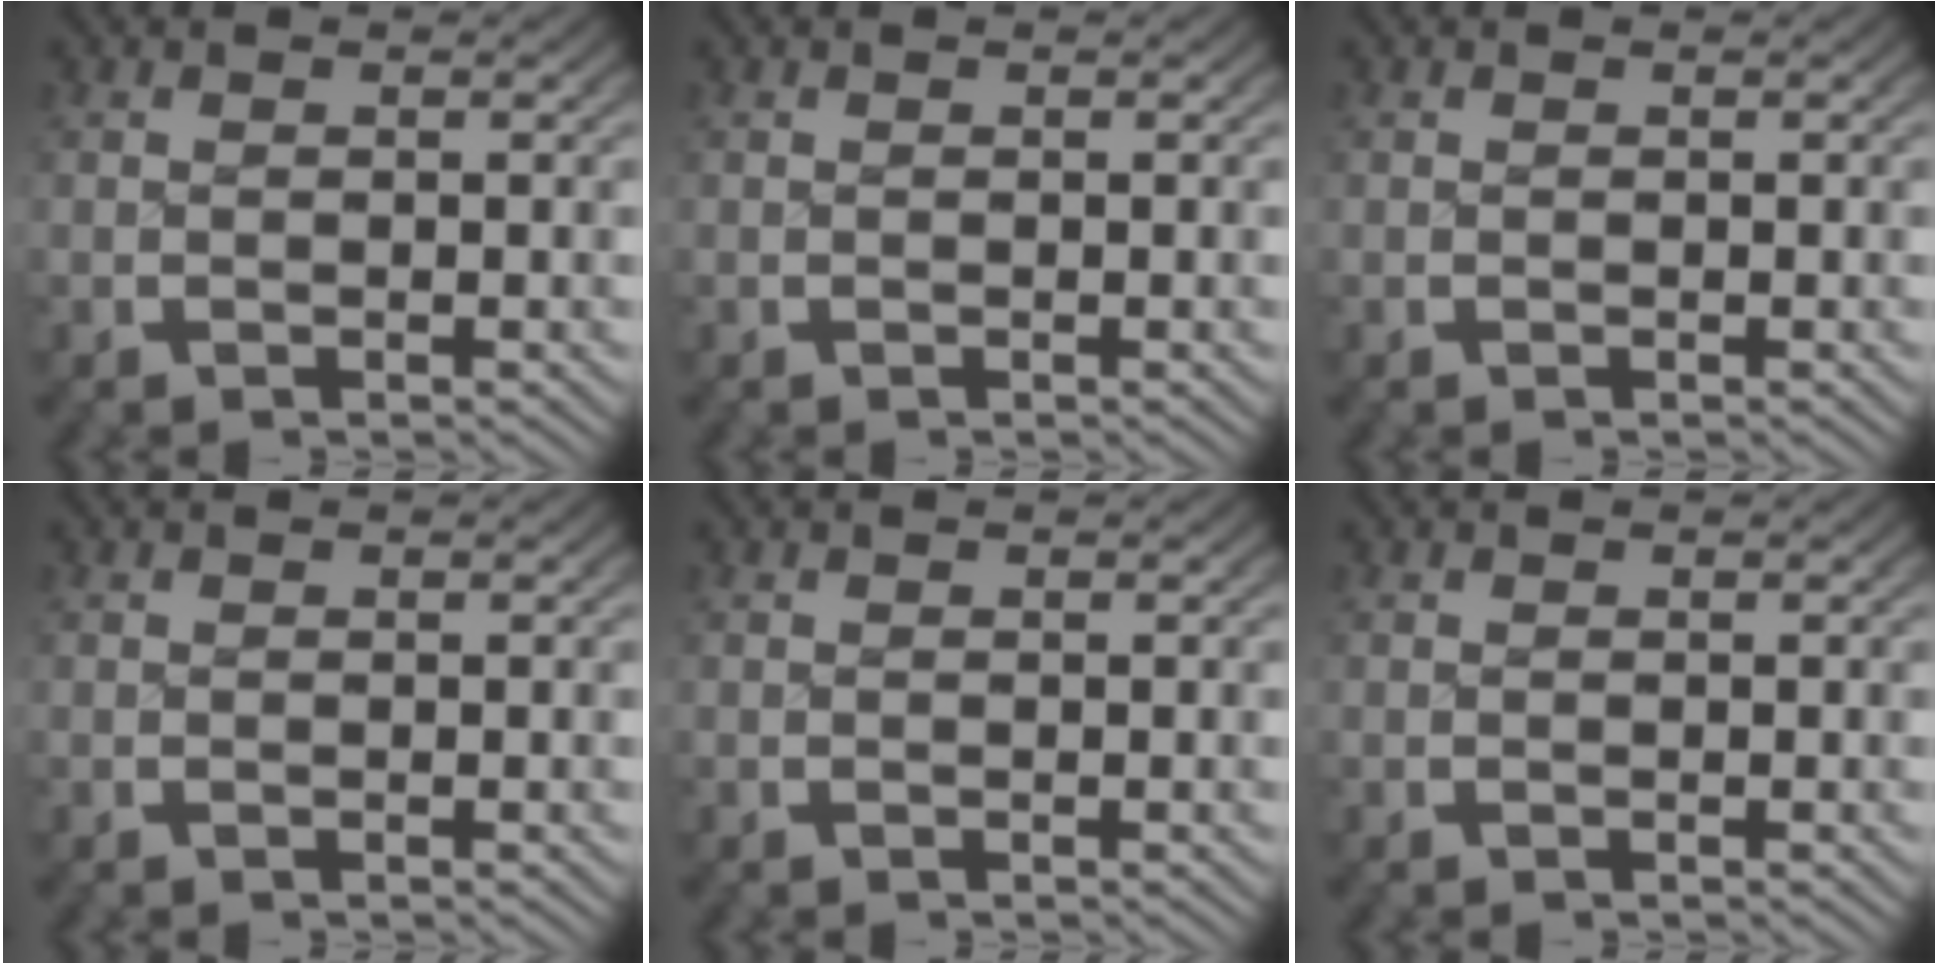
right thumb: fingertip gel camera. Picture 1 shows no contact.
{"total": 0.0}
{"total": 0.0}
{"total": 0.0}
{"total": 0.0}
{"total": 0.0}